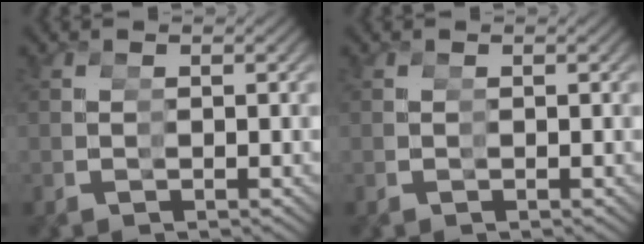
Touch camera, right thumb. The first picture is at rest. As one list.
[{"total": 0.0}]